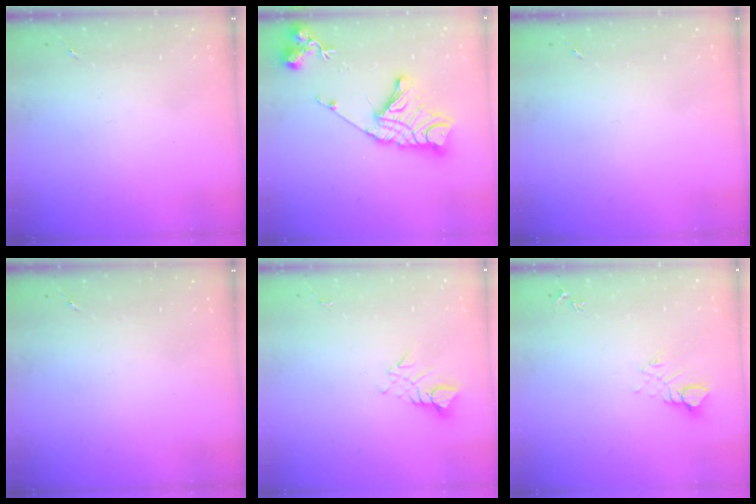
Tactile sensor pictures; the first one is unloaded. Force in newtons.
{"total": 19.1, "press": 19.0, "slide": 1.8}
{"total": 0.0}
{"total": 0.0}
{"total": 3.7, "press": 3.7, "slide": 0.2}
{"total": 6.7, "press": 6.7, "slide": 0.4}